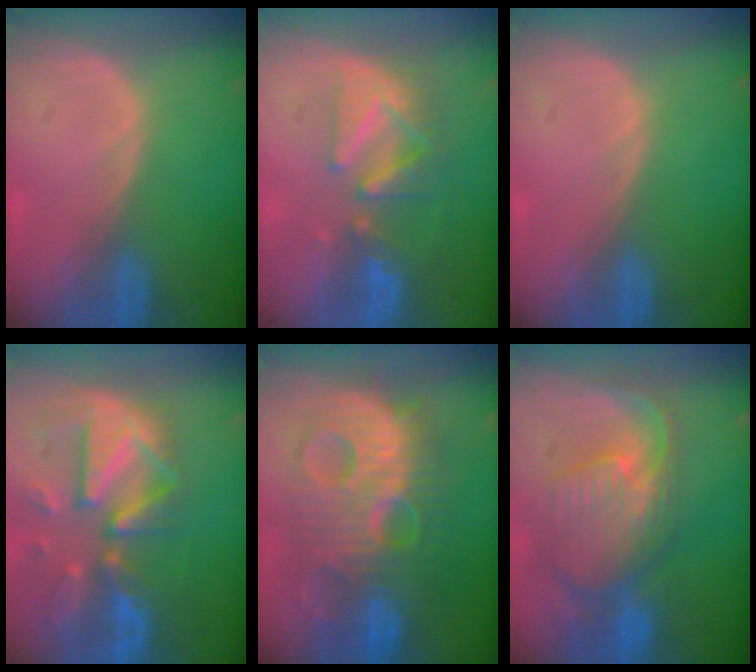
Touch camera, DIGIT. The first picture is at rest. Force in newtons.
{"total": 8.1, "press": 7.5, "slide": 3.2}
{"total": 0.0}
{"total": 12.1, "press": 10.5, "slide": 6.1}
{"total": 13.4, "press": 13.4, "slide": 1.2}
{"total": 11.1, "press": 9.7, "slide": 5.3}